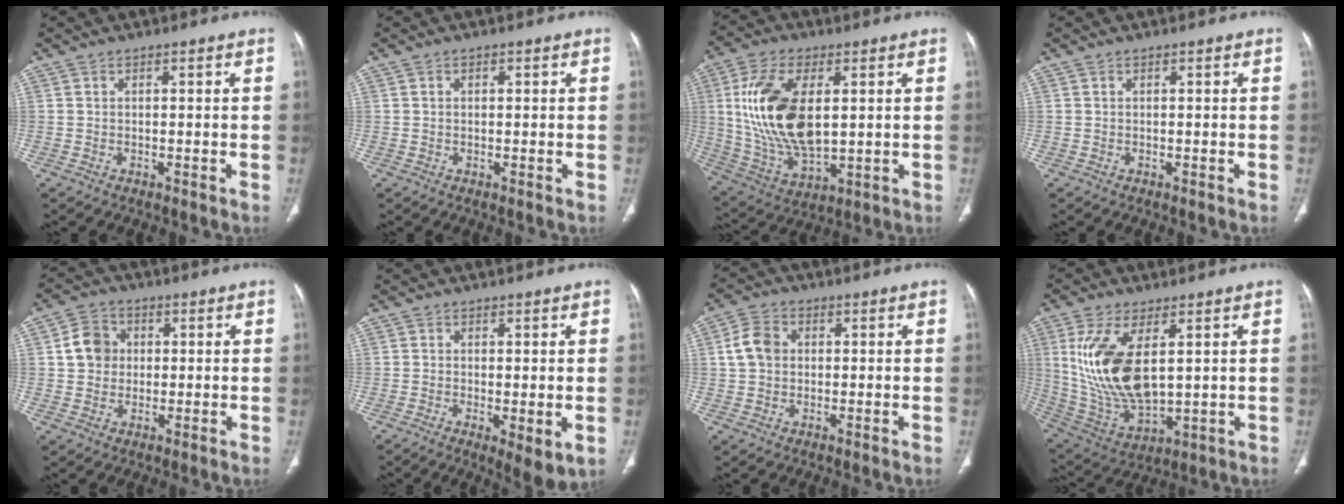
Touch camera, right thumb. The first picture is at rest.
{"total": 0.8, "force": [0.3, 0.5, 0.6], "torque": [-0.011, 0.002, 0.005]}
{"total": 18.9, "force": [2.9, 9.8, 15.9], "torque": [-0.314, -0.015, 0.065]}
{"total": 0.0}
{"total": 6.4, "force": [0.9, 5.7, 2.8], "torque": [-0.032, 0.006, 0.009]}
{"total": 5.8, "force": [-1.3, 2.0, 5.3], "torque": [-0.087, -0.020, -0.017]}
{"total": 5.7, "force": [0.7, 4.5, 3.4], "torque": [-0.060, 0.011, 0.010]}
{"total": 17.0, "force": [3.8, 8.0, 14.6], "torque": [-0.294, -0.022, 0.093]}